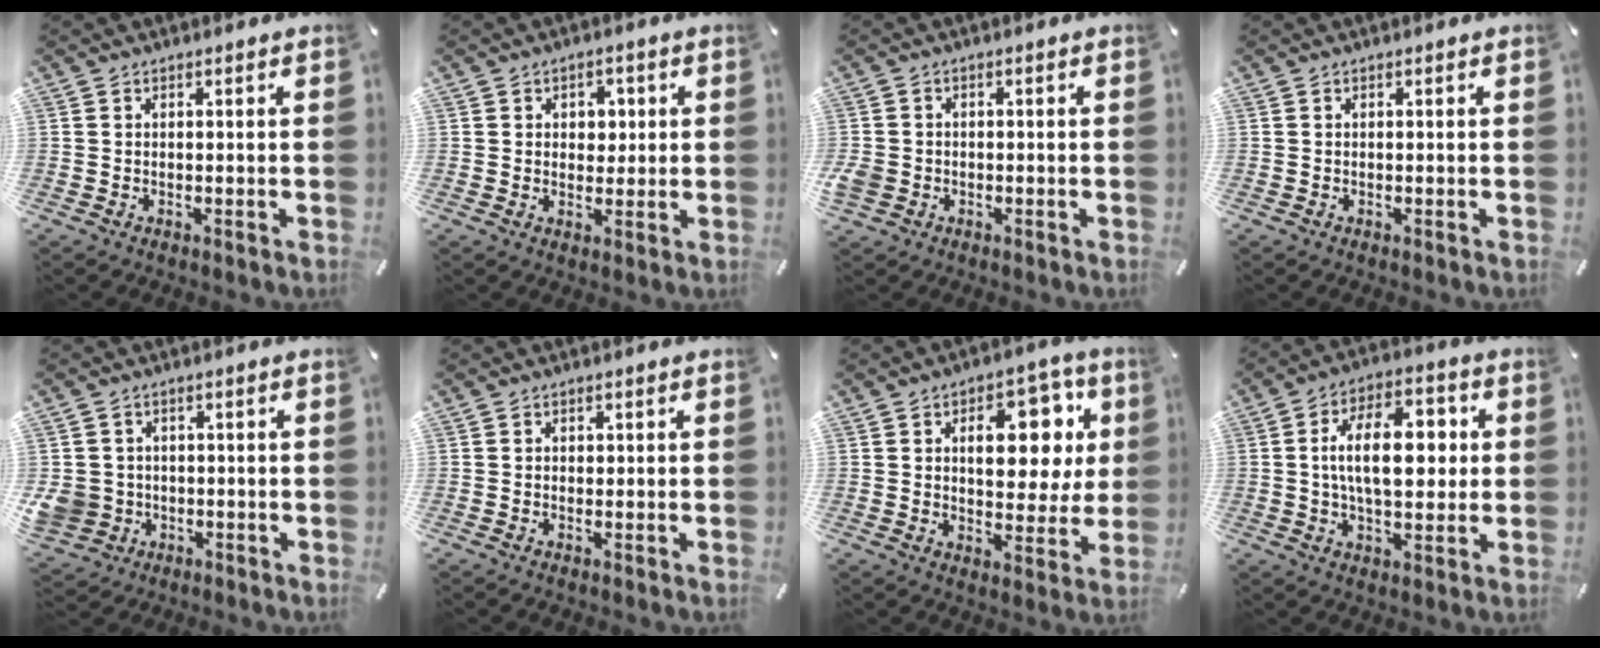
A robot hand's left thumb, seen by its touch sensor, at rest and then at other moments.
{"total": 3.6, "force": [0.6, 3.1, 1.7], "torque": [-0.015, -0.002, 0.002]}
{"total": 3.4, "force": [-1.1, 2.9, 1.2], "torque": [-0.033, -0.001, -0.022]}
{"total": 0.0}
{"total": 6.6, "force": [-1.0, 6.2, 1.9], "torque": [-0.059, 0.009, -0.018]}
{"total": 0.7, "force": [0.1, 0.6, 0.3], "torque": [0.003, 0.000, -0.002]}
{"total": 15.5, "force": [4.9, 9.4, 11.3], "torque": [-0.135, -0.021, 0.077]}
{"total": 15.1, "force": [1.5, 8.3, 12.5], "torque": [-0.216, 0.000, 0.017]}